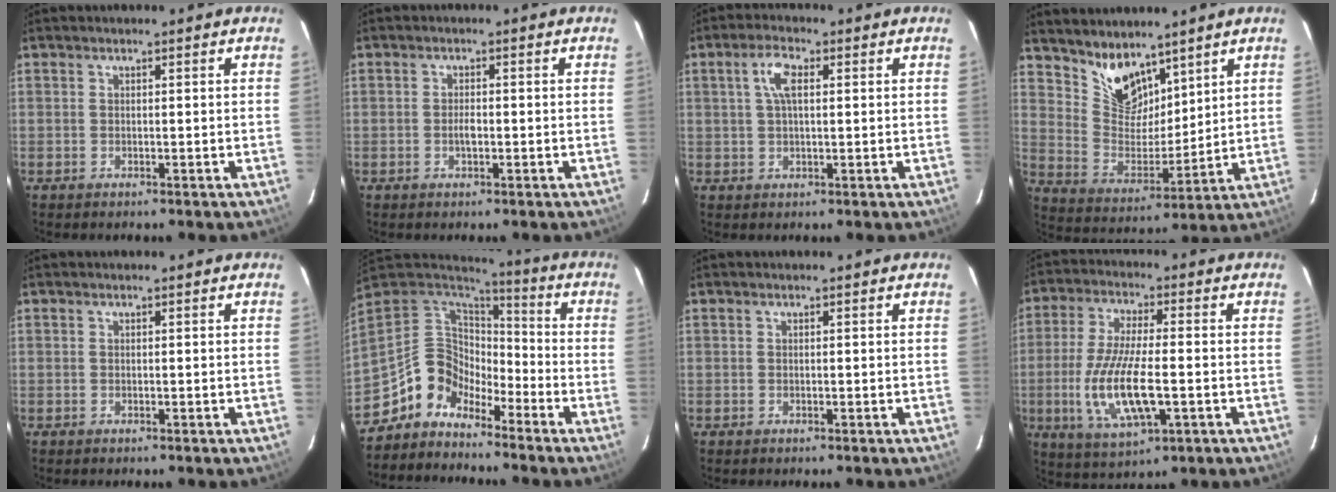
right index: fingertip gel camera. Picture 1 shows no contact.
{"total": 1.7, "force": [-0.5, 0.8, 1.5], "torque": [-0.029, 0.002, -0.010]}
{"total": 4.7, "force": [1.3, 1.9, 4.1], "torque": [-0.079, 0.011, 0.024]}
{"total": 10.3, "force": [8.0, 5.2, 3.9], "torque": [-0.073, 0.003, 0.164]}
{"total": 0.0}
{"total": 10.9, "force": [-8.6, 6.3, 2.5], "torque": [-0.053, 0.036, -0.175]}
{"total": 0.0}
{"total": 14.0, "force": [-3.1, 4.2, 12.9], "torque": [-0.267, -0.015, -0.055]}